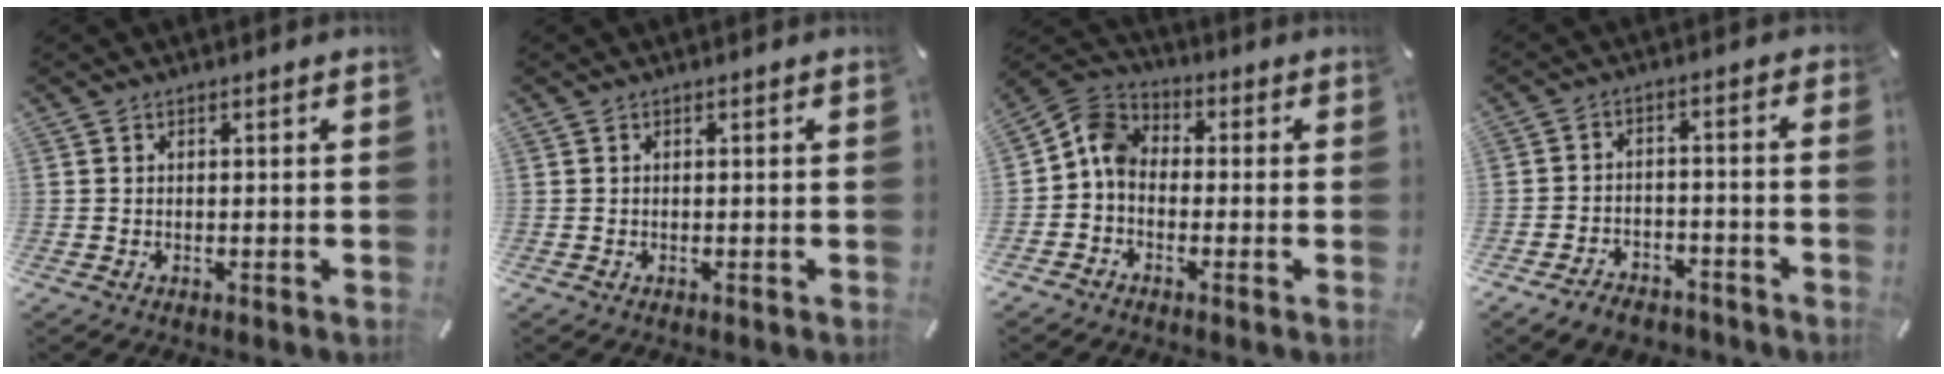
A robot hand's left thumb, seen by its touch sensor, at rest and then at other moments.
{"total": 0.0}
{"total": 6.8, "force": [-1.7, 5.4, 3.8], "torque": [-0.086, 0.023, -0.033]}
{"total": 6.7, "force": [-5.0, 3.9, 2.0], "torque": [-0.027, 0.034, -0.092]}